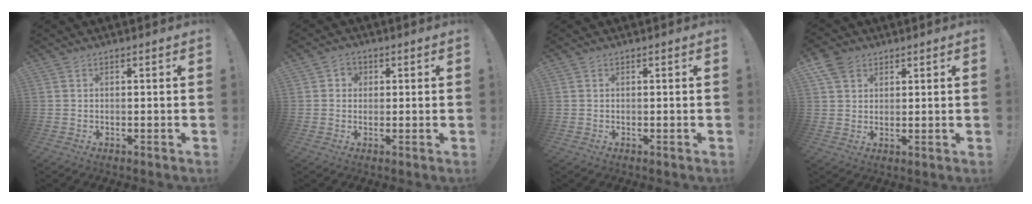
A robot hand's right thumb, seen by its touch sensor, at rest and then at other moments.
{"total": 3.0, "force": [0.4, 2.8, 0.8], "torque": [-0.005, 0.002, 0.005]}
{"total": 0.0}
{"total": 6.1, "force": [3.5, 4.6, 2.0], "torque": [-0.036, -0.011, 0.070]}